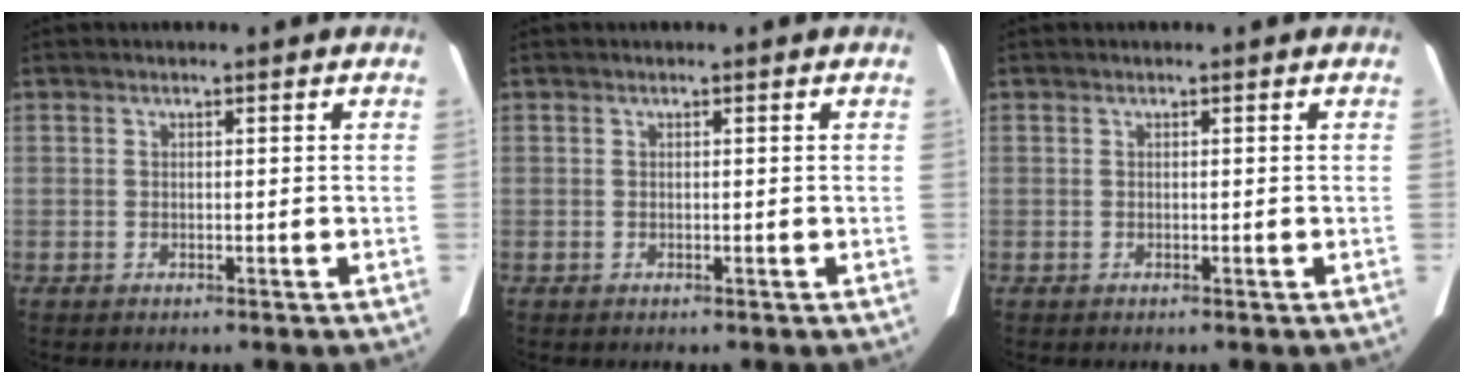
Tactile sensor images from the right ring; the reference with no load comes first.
{"total": 0.0}
{"total": 0.0}